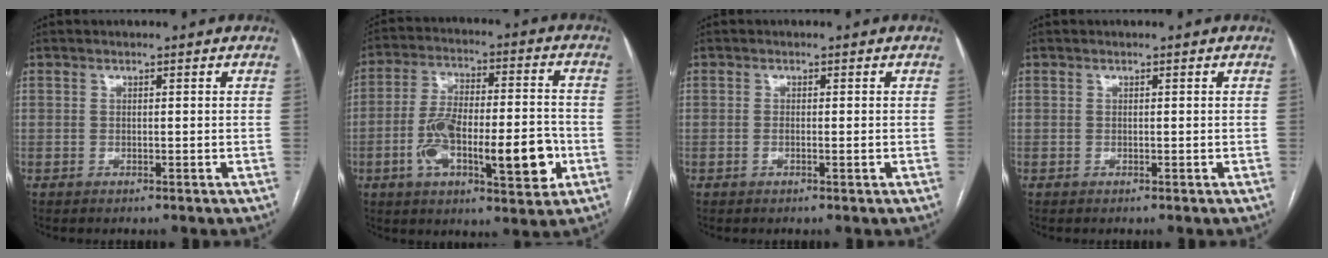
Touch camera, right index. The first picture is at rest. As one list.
[{"total": 16.8, "force": [-4.8, 5.0, 15.3], "torque": [-0.258, 0.016, -0.072]}, {"total": 1.5, "force": [-0.3, 0.5, 1.4], "torque": [-0.026, -0.002, -0.002]}, {"total": 0.0}]